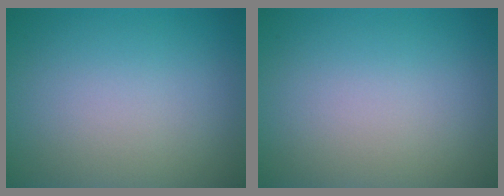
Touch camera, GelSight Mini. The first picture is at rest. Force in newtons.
{"total": 0.0}